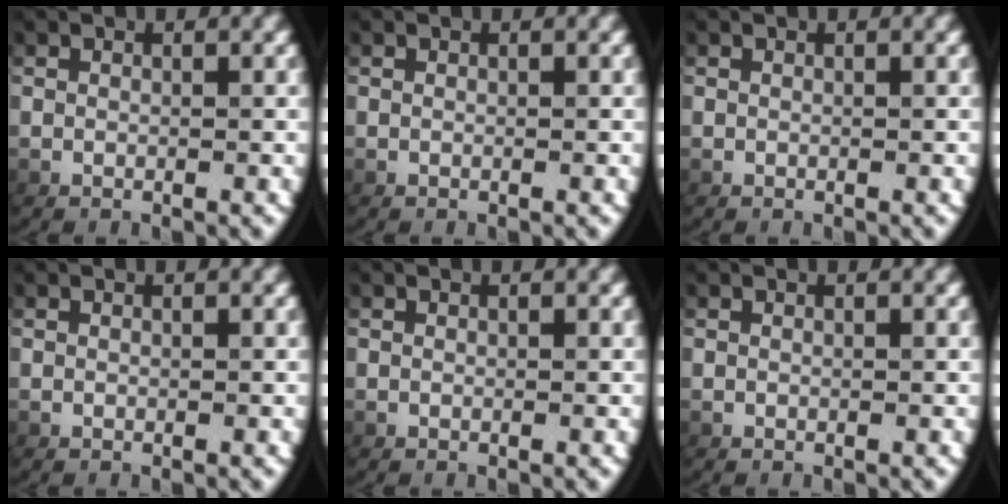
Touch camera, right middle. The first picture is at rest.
{"total": 0.0}
{"total": 0.0}
{"total": 0.0}
{"total": 0.0}
{"total": 0.0}